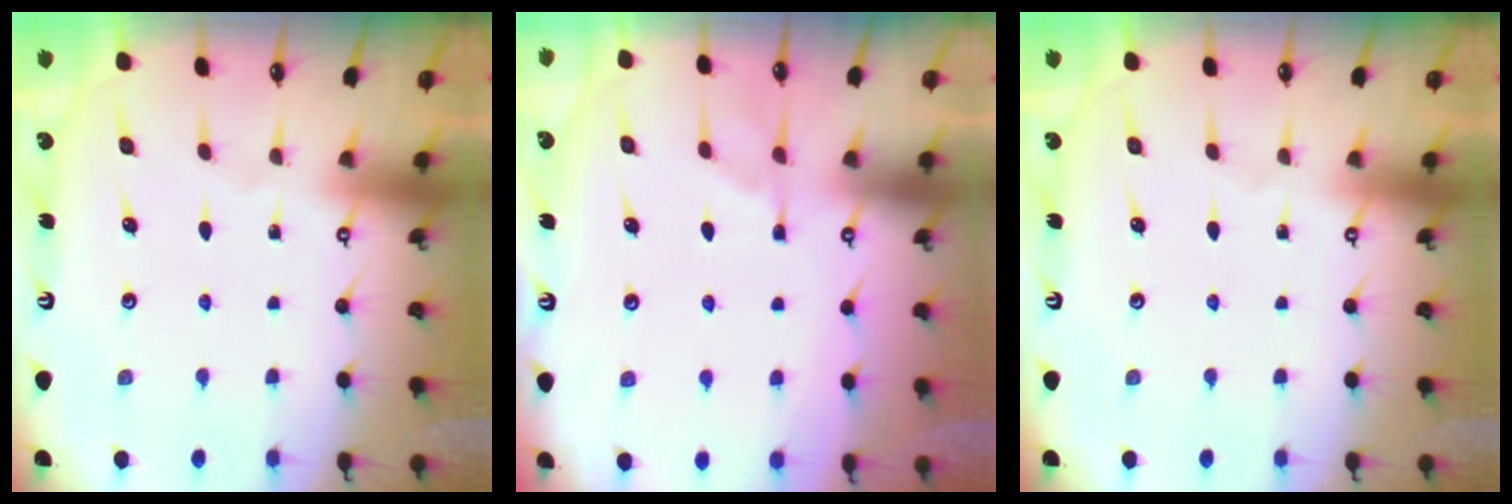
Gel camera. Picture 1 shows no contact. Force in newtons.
{"total": 0.9, "press": 0.1, "slide": 0.9}
{"total": 0.0}